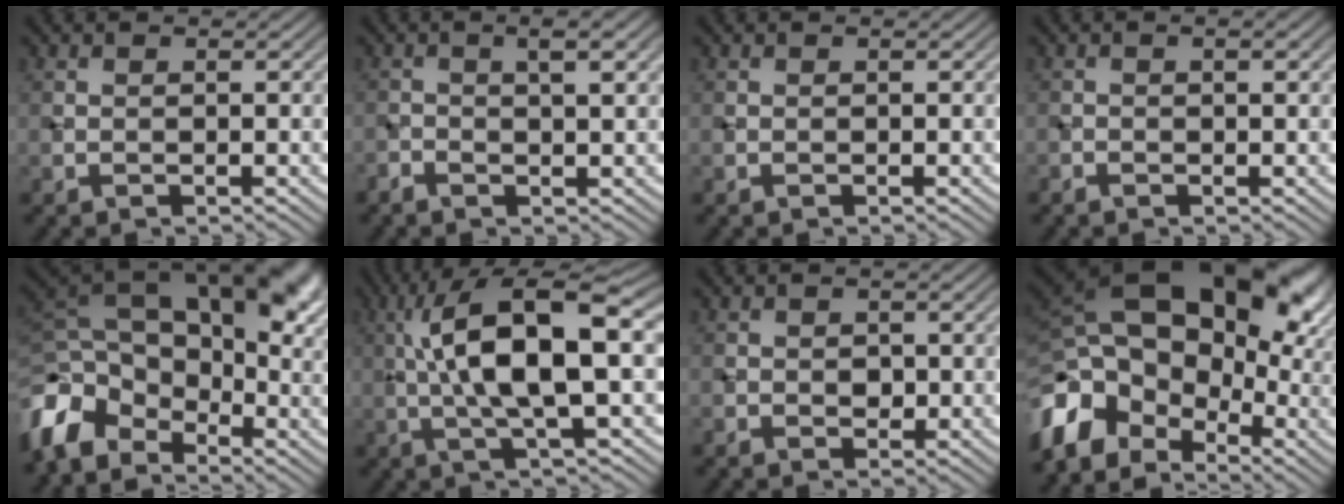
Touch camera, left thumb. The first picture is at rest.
{"total": 2.8, "force": [0.4, 0.6, 2.7], "torque": [-0.048, 0.003, 0.004]}
{"total": 0.0}
{"total": 1.6, "force": [0.0, 0.3, 1.6], "torque": [-0.027, 0.002, -0.003]}
{"total": 16.3, "force": [-1.5, 10.2, 12.6], "torque": [-0.271, 0.014, -0.034]}
{"total": 12.5, "force": [1.3, 3.5, 11.9], "torque": [-0.225, 0.016, 0.019]}
{"total": 1.3, "force": [-0.2, 1.0, 0.9], "torque": [-0.013, -0.004, -0.005]}
{"total": 20.1, "force": [0.0, 13.6, 14.8], "torque": [-0.267, 0.007, 0.000]}